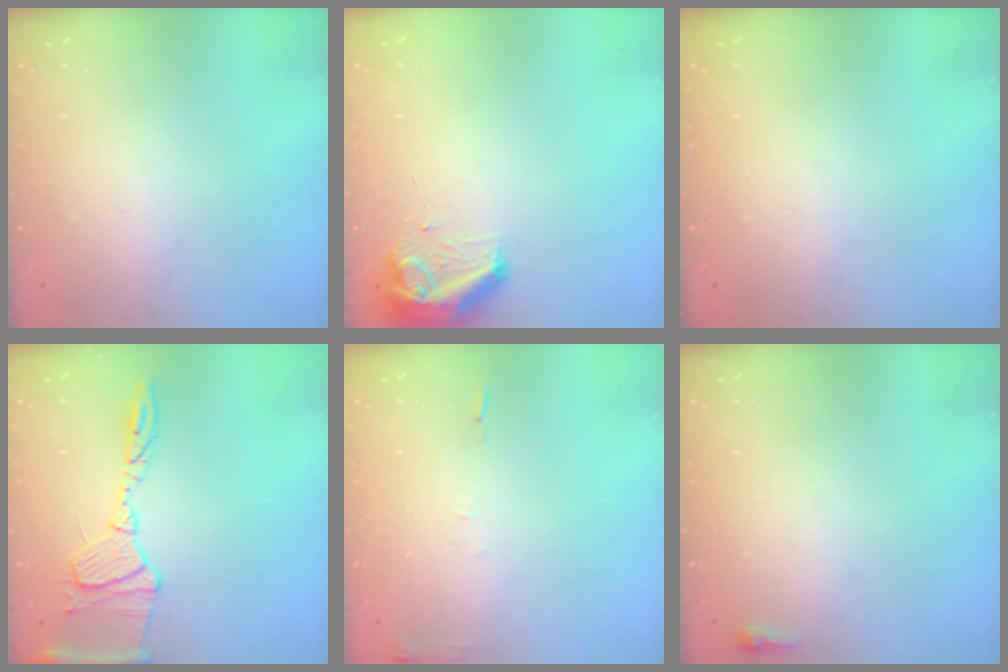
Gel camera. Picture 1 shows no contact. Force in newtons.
{"total": 8.7, "press": 8.6, "slide": 1.0}
{"total": 1.0, "press": 0.0, "slide": 1.0}
{"total": 13.4, "press": 13.4, "slide": 1.1}
{"total": 5.3, "press": 5.3, "slide": 0.6}
{"total": 2.4, "press": 2.4, "slide": 0.6}